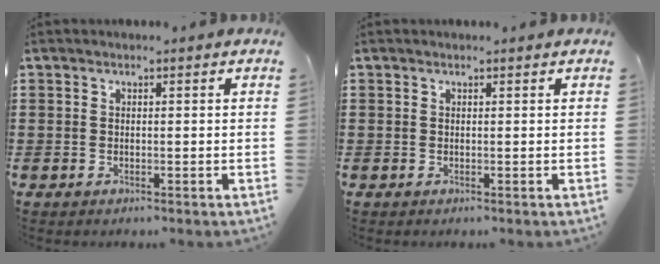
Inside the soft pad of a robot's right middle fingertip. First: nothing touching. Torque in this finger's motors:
{"motor_torque": [0.00, 0.00, 0.04, -0.01]}